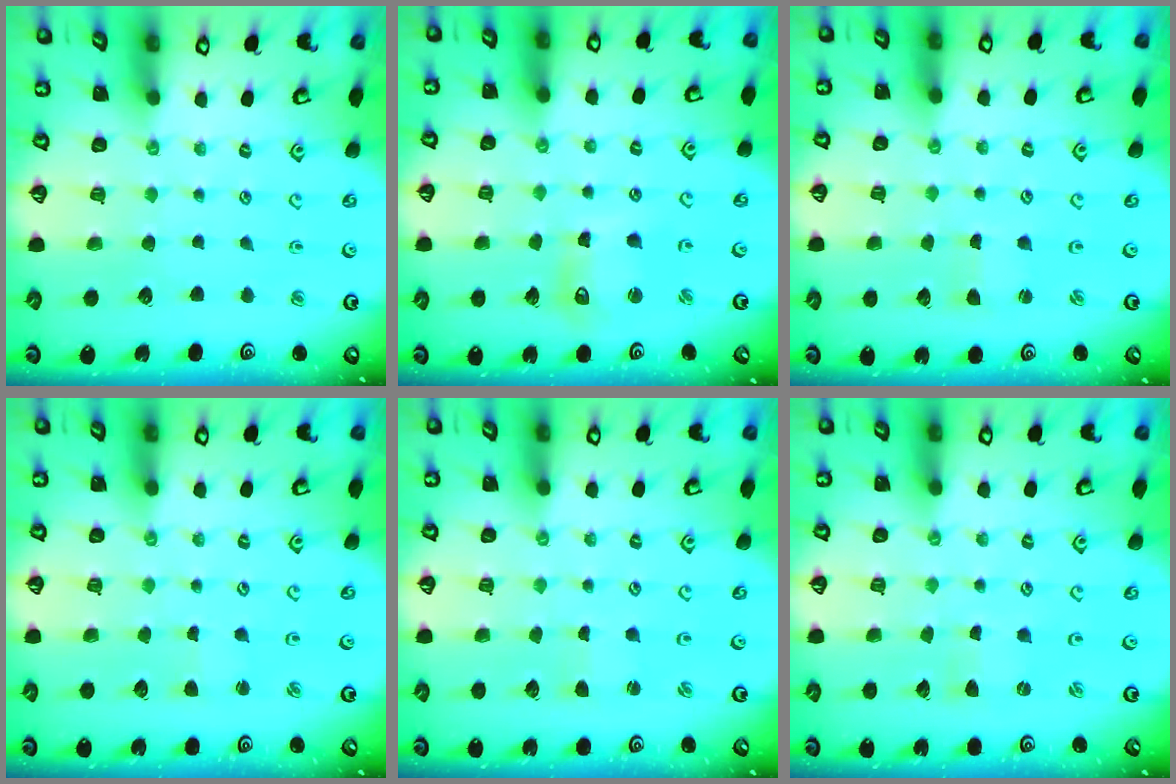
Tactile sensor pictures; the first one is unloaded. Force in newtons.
{"total": 8.2, "press": 8.0, "slide": 1.6}
{"total": 1.1, "press": 1.1, "slide": 0.0}
{"total": 1.3, "press": 1.2, "slide": 0.1}
{"total": 0.5, "press": 0.5, "slide": 0.0}
{"total": 0.0}